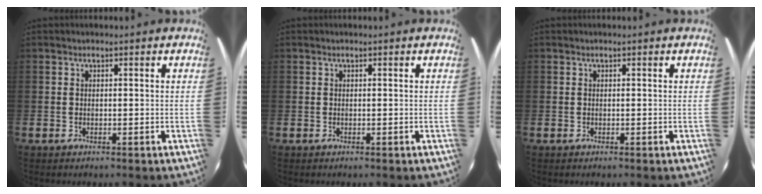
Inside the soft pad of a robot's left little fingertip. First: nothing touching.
{"total": 0.0}
{"total": 0.0}